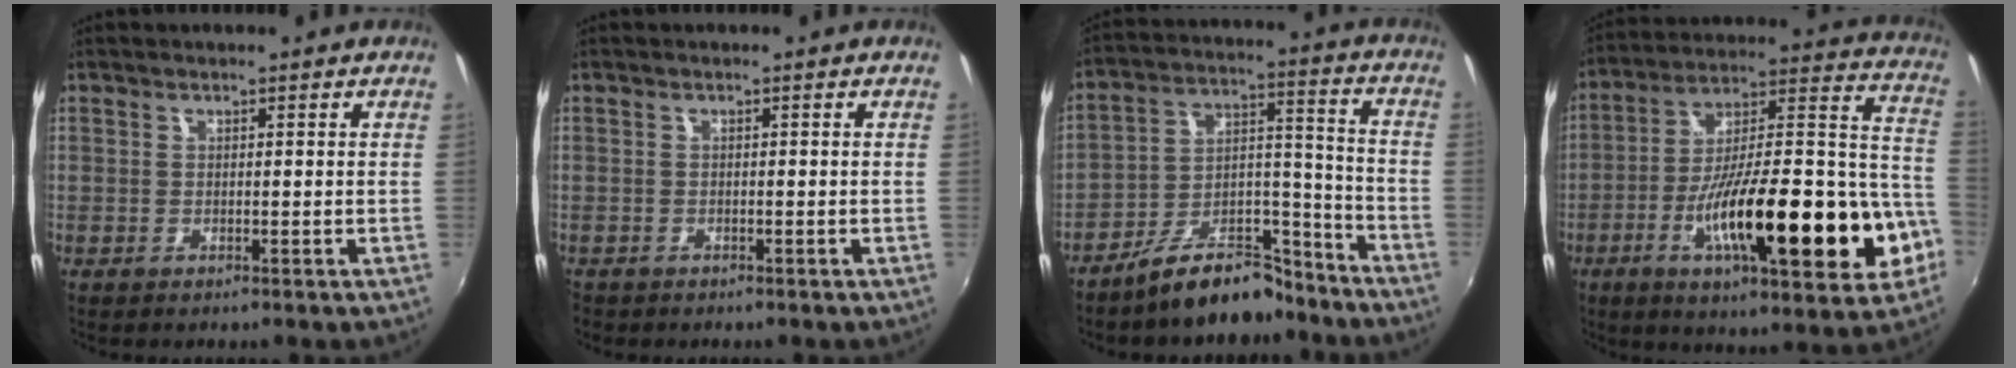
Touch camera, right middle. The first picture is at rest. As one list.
[{"total": 1.1, "force": [-0.9, 0.7, 0.1], "torque": [-0.007, -0.001, -0.016]}, {"total": 13.6, "force": [-11.0, 5.4, 6.0], "torque": [-0.097, 0.045, -0.164]}, {"total": 28.6, "force": [-10.5, 6.8, 25.7], "torque": [-0.382, -0.015, -0.169]}]